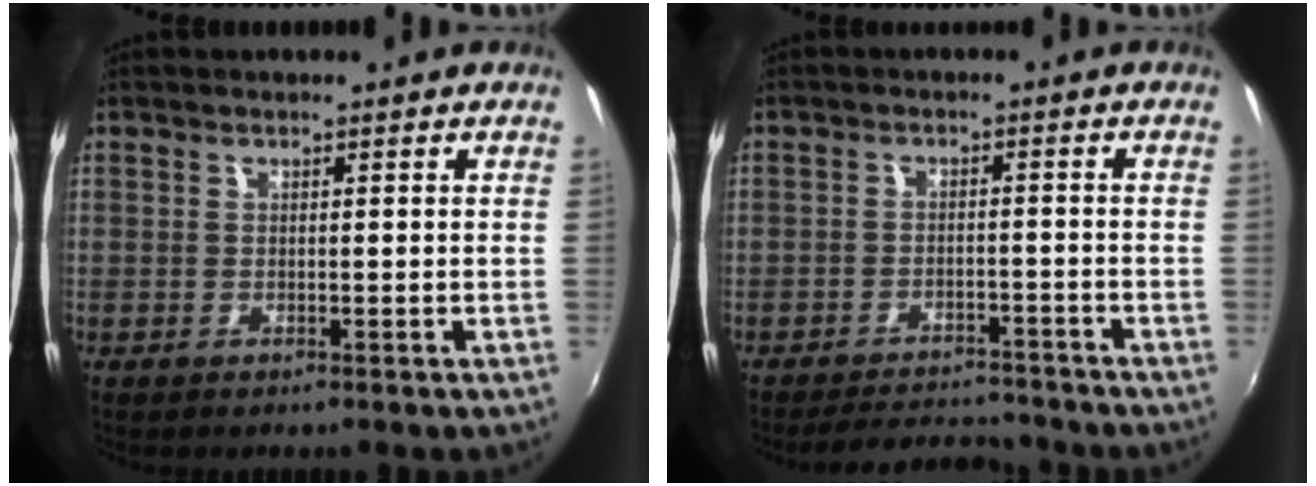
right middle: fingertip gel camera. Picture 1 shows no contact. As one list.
[{"total": 8.6, "force": [-7.9, 2.6, 2.0], "torque": [-0.058, 0.017, -0.106]}]